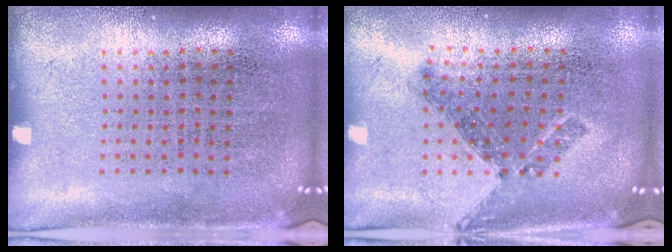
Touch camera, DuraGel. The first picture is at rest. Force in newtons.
{"total": 0.9, "press": 0.8, "slide": 0.5}